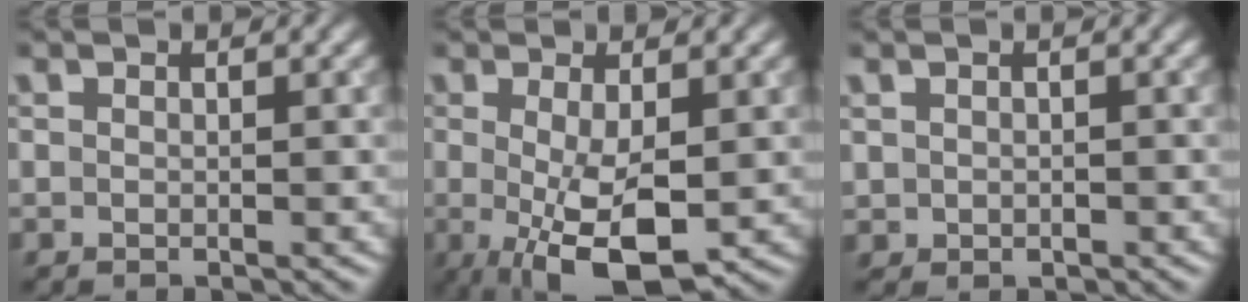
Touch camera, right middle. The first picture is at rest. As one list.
[{"total": 6.0, "force": [-0.8, 2.0, 5.6], "torque": [-0.105, -0.013, -0.011]}, {"total": 0.8, "force": [0.2, 0.7, 0.3], "torque": [-0.005, -0.001, 0.007]}]